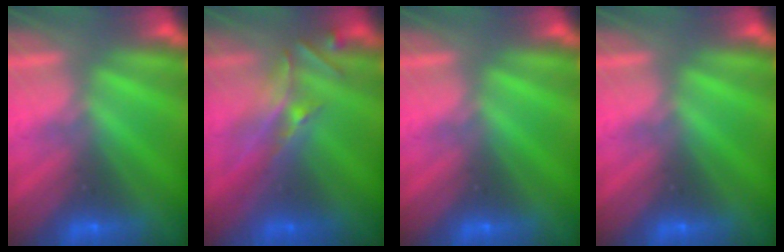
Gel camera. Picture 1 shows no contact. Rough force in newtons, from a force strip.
{"total": 2.5}
{"total": 0.0}
{"total": 0.0}